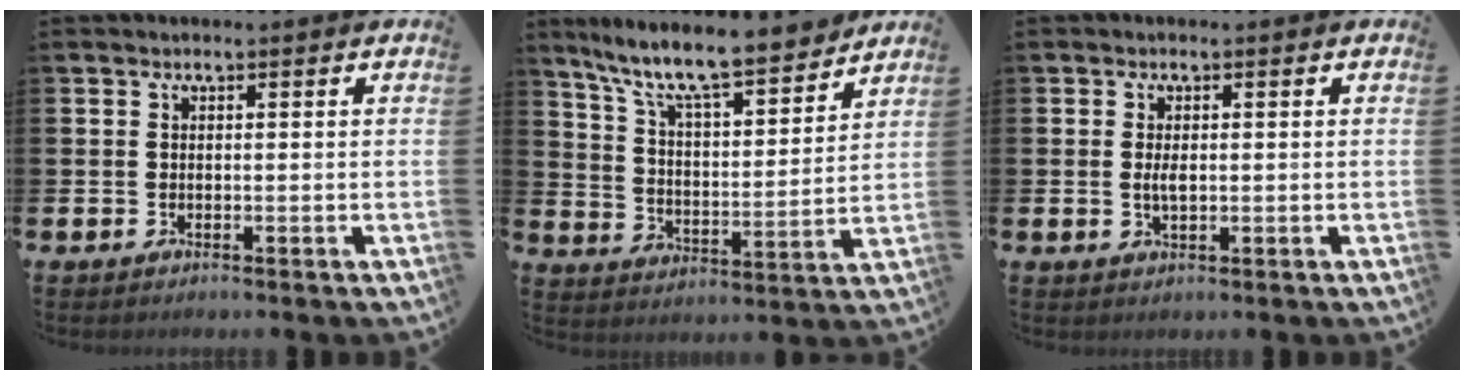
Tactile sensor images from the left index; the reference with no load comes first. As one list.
[{"total": 10.2, "force": [9.1, 1.4, 4.4], "torque": [-0.121, -0.063, 0.156]}, {"total": 1.8, "force": [0.1, 0.8, 1.7], "torque": [-0.022, -0.002, -0.002]}]